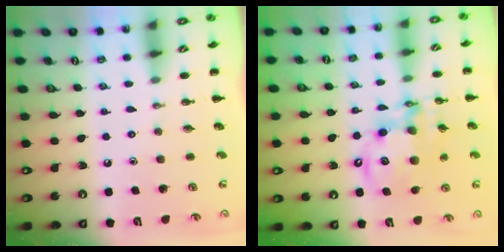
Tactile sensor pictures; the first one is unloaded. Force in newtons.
{"total": 14.2, "press": 13.7, "slide": 3.8}